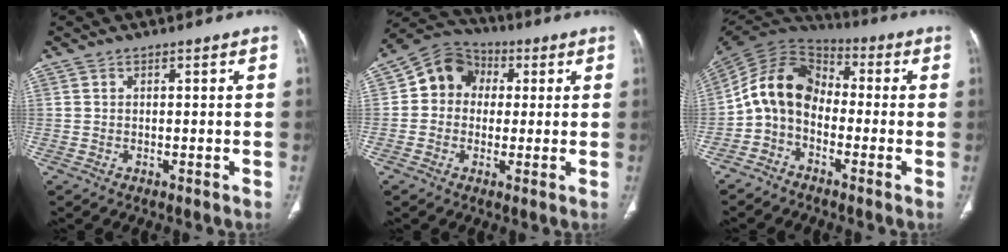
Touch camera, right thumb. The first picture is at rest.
{"total": 9.6, "force": [1.1, 8.4, 4.4], "torque": [-0.050, 0.020, 0.003]}
{"total": 11.6, "force": [-2.4, 8.5, 7.6], "torque": [-0.128, 0.062, -0.063]}